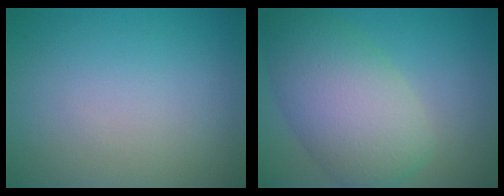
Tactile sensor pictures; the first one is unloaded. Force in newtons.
{"total": 8.2, "press": 8.2, "slide": 0.2}